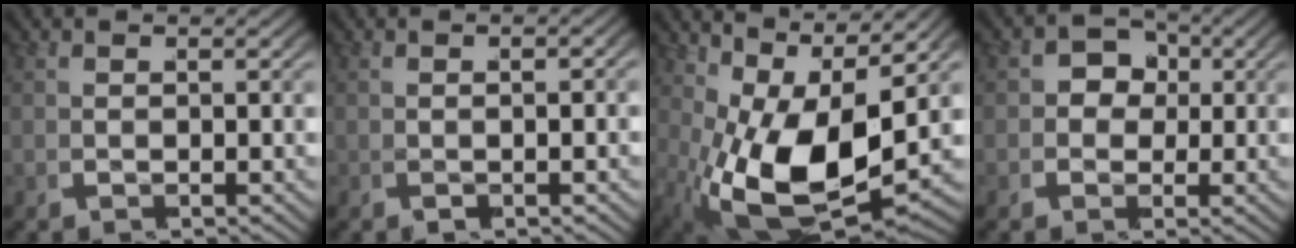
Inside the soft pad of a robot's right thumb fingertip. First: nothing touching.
{"total": 2.6, "force": [-0.2, 1.6, 2.1], "torque": [-0.035, -0.001, -0.007]}
{"total": 12.8, "force": [0.7, 7.9, 10.1], "torque": [-0.216, -0.052, 0.030]}
{"total": 2.5, "force": [-0.7, 2.4, 0.1], "torque": [-0.028, -0.019, -0.010]}